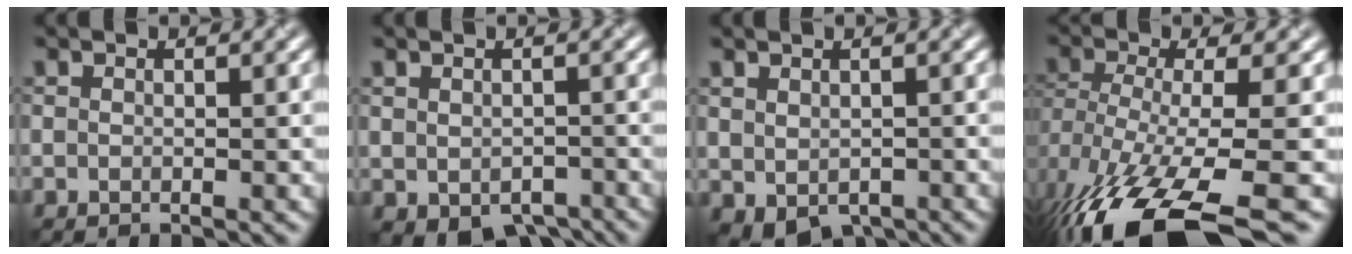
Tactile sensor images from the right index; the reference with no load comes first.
{"total": 4.0, "force": [-2.1, 2.3, 2.4], "torque": [-0.027, -0.018, -0.018]}
{"total": 3.4, "force": [-1.3, 2.1, 2.3], "torque": [-0.034, -0.013, -0.012]}
{"total": 12.5, "force": [-7.5, 4.2, 9.1], "torque": [-0.193, -0.023, -0.116]}